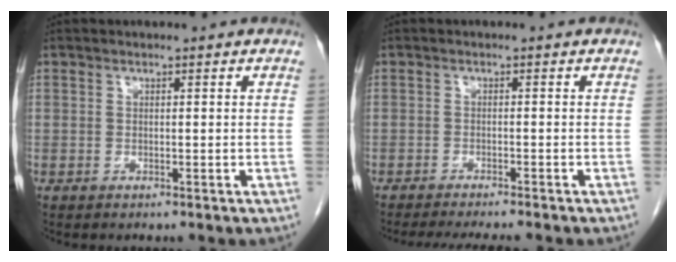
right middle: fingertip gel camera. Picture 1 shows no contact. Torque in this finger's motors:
{"motor_torque": [0.20, -0.18, 0.02, 0.01]}